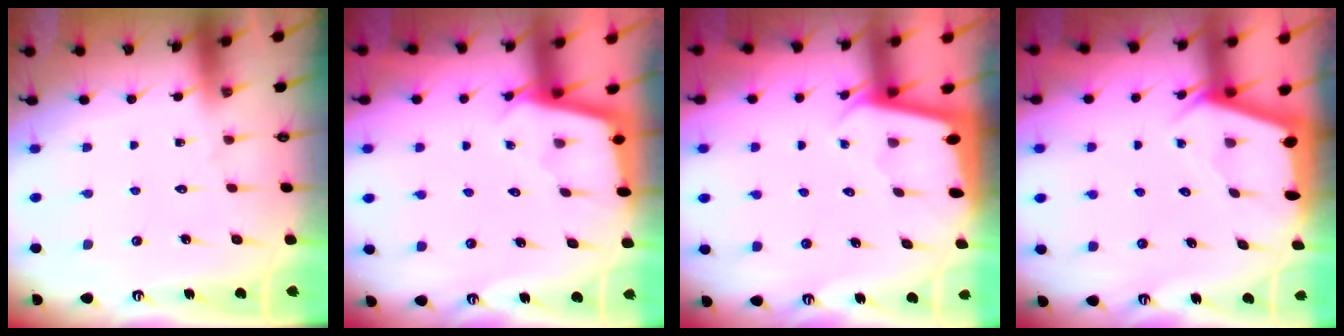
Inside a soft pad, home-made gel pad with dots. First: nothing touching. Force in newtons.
{"total": 2.5, "press": 2.5, "slide": 0.2}
{"total": 1.9, "press": 1.9, "slide": 0.0}
{"total": 2.5, "press": 2.5, "slide": 0.3}